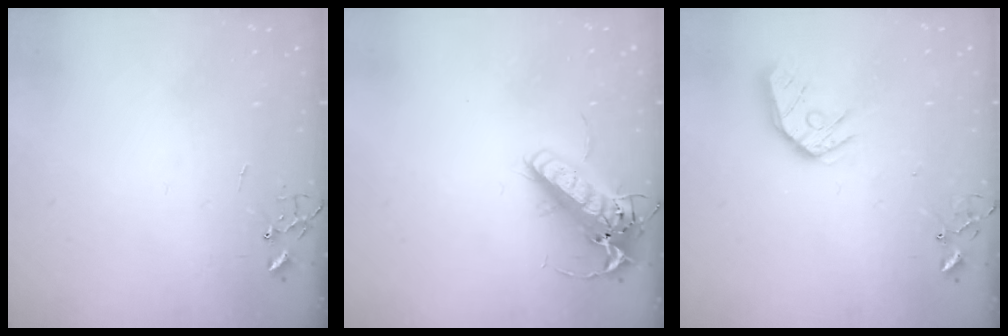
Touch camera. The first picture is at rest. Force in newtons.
{"total": 16.2, "press": 15.9, "slide": 3.2}
{"total": 12.6, "press": 12.5, "slide": 1.4}